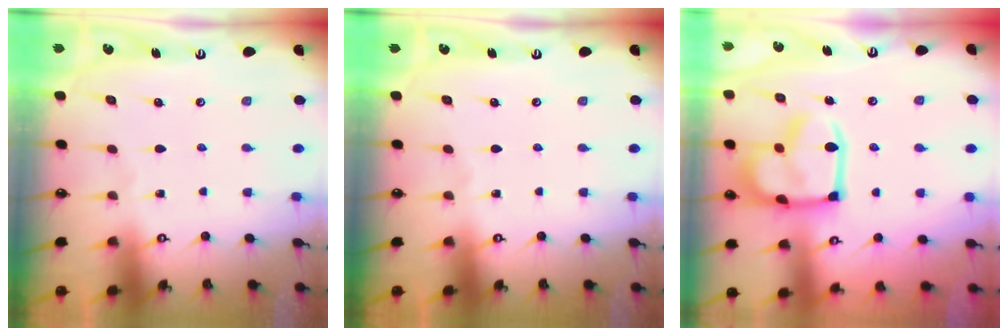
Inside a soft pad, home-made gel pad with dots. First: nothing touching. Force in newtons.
{"total": 0.0}
{"total": 18.2, "press": 18.2, "slide": 1.0}